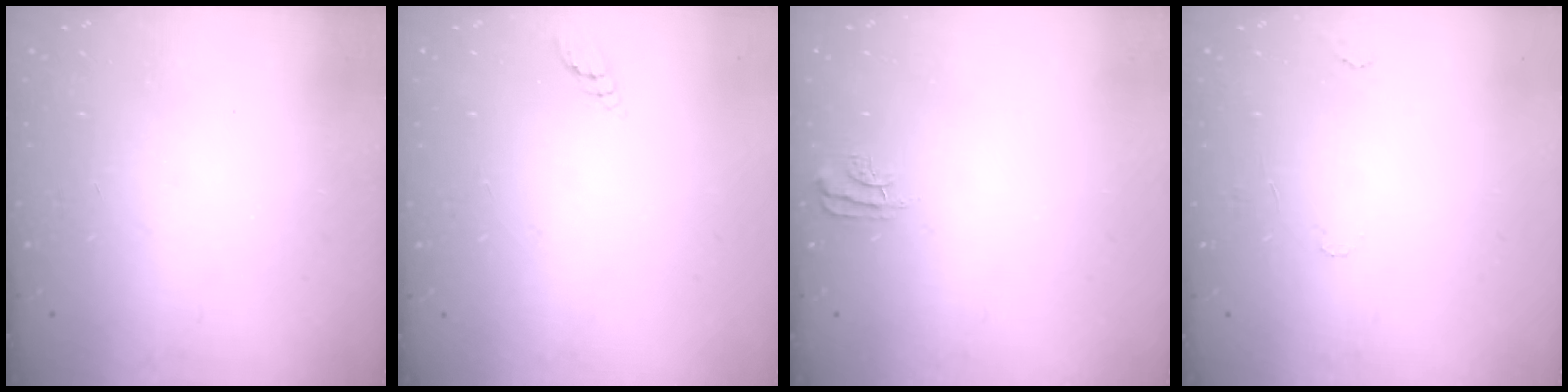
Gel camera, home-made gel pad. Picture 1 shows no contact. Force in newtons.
{"total": 2.9, "press": 2.9, "slide": 0.3}
{"total": 4.0, "press": 4.0, "slide": 0.4}
{"total": 5.1, "press": 5.1, "slide": 0.5}